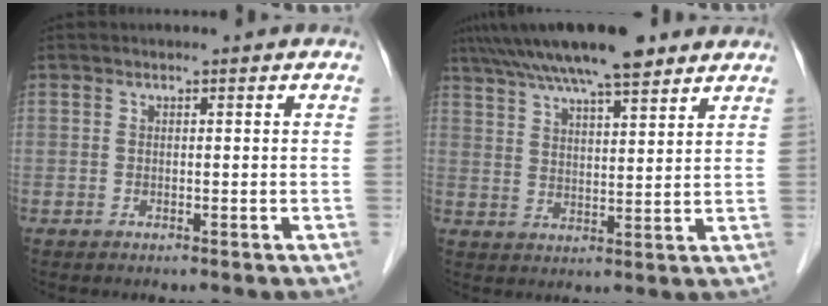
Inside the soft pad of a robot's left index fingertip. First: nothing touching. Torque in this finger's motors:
{"motor_torque": [0.63, -0.73, 1.05, 0.21]}